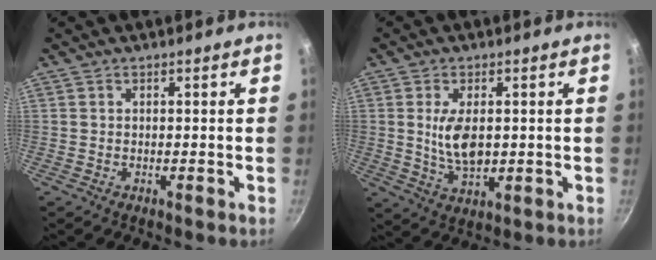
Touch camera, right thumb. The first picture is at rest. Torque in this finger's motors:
{"motor_torque": [-0.36, 0.72, 0.94, -0.02, 0.00]}